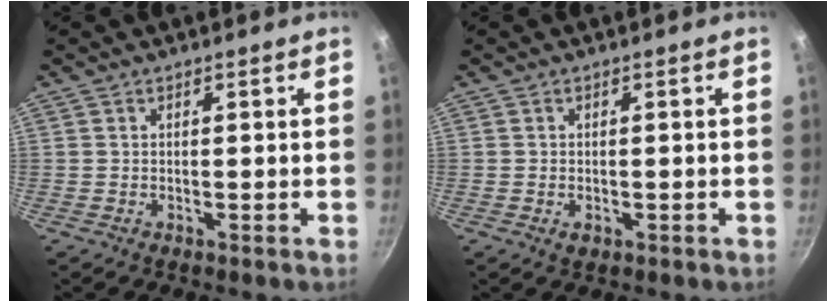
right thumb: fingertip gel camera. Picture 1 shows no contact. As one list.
[{"total": 1.4, "force": [-0.5, 0.9, 0.9], "torque": [-0.012, 0.003, -0.004]}]